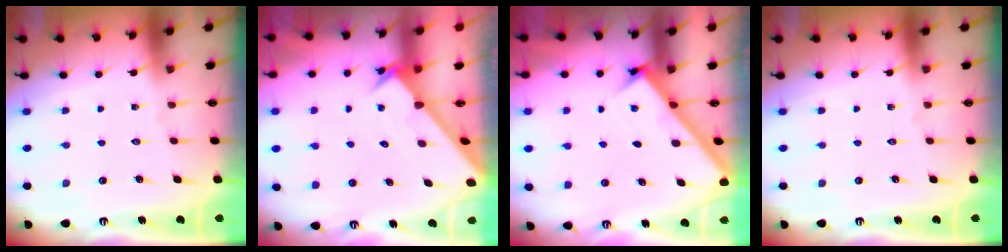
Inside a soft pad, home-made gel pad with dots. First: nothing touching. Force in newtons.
{"total": 2.6, "press": 2.6, "slide": 0.2}
{"total": 2.9, "press": 2.8, "slide": 0.3}
{"total": 0.0}